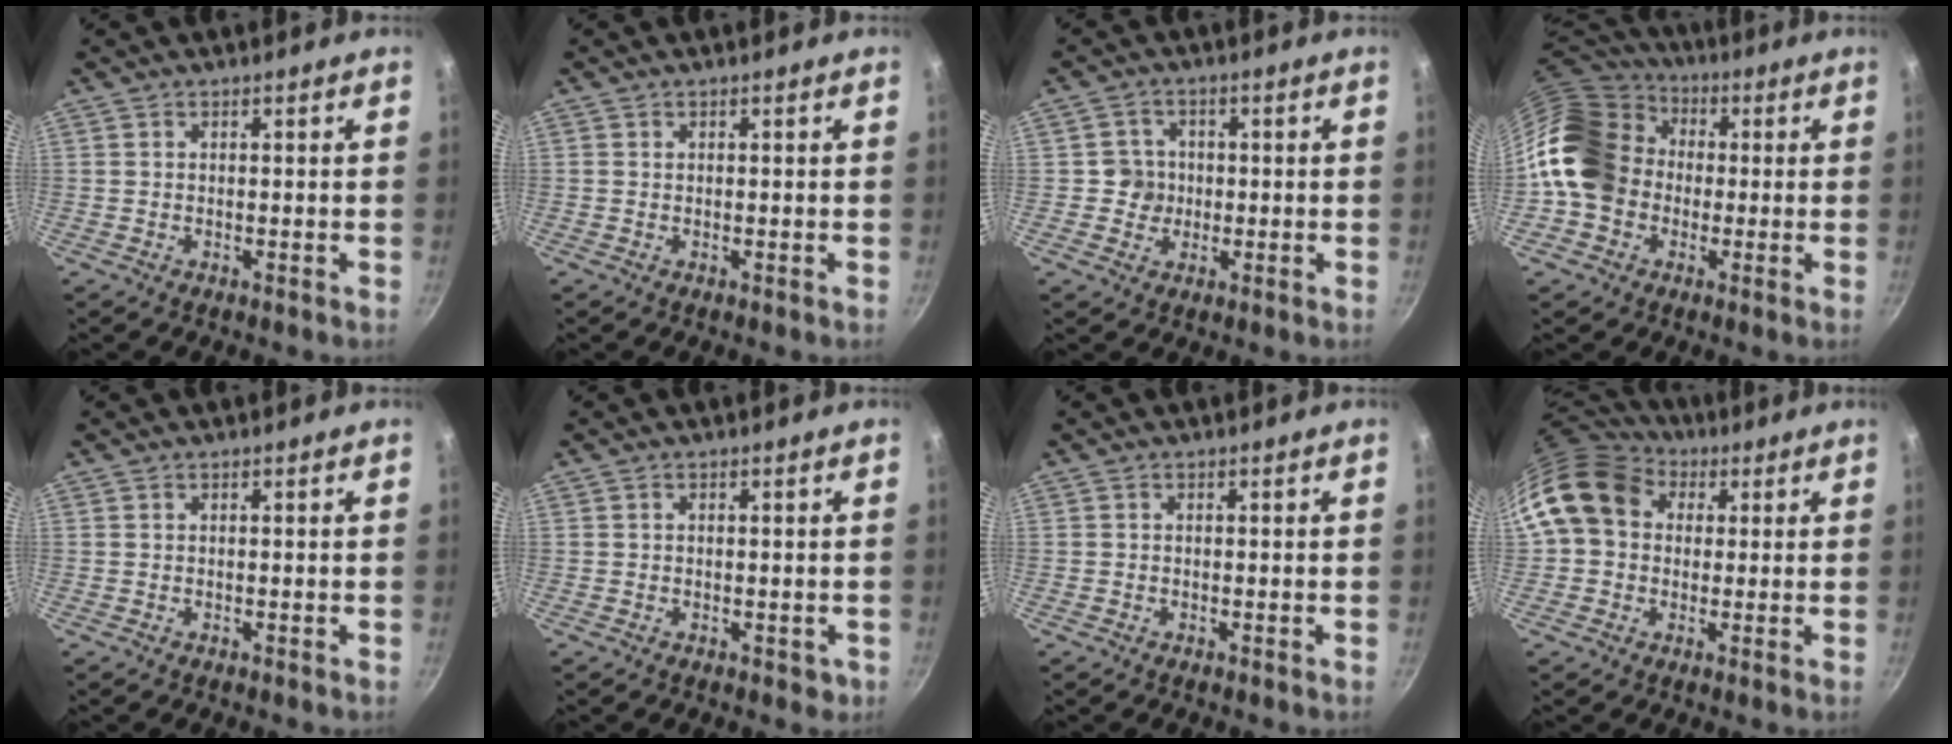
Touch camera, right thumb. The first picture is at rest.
{"total": 0.0}
{"total": 4.3, "force": [-0.2, 4.2, 0.8], "torque": [0.018, 0.006, -0.011]}
{"total": 18.1, "force": [-0.7, 15.1, 9.9], "torque": [-0.171, 0.047, -0.023]}
{"total": 0.0}
{"total": 2.0, "force": [-0.5, 1.5, 1.2], "torque": [-0.012, 0.001, -0.003]}
{"total": 0.0}
{"total": 13.8, "force": [3.2, 11.2, 7.4], "torque": [-0.116, 0.027, 0.040]}